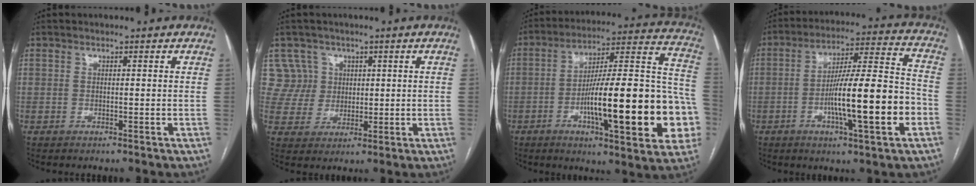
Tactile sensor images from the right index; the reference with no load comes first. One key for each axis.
{"total": 6.4, "fx": 2.5, "fy": 5.8, "fz": -0.5, "tx": 0.021, "ty": 0.018, "tz": 0.057}
{"total": 26.2, "fx": -6.4, "fy": 4.6, "fz": 25.0, "tx": -0.299, "ty": 0.020, "tz": -0.088}
{"total": 16.2, "fx": -4.5, "fy": 1.1, "fz": 15.6, "tx": -0.256, "ty": 0.007, "tz": -0.068}